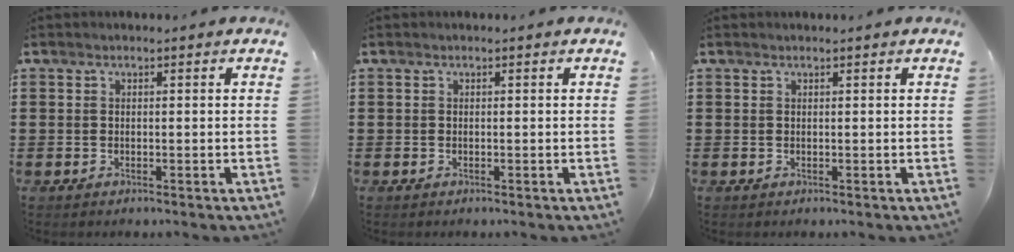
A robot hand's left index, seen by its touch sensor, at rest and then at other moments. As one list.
[{"total": 0.0}, {"total": 0.0}]